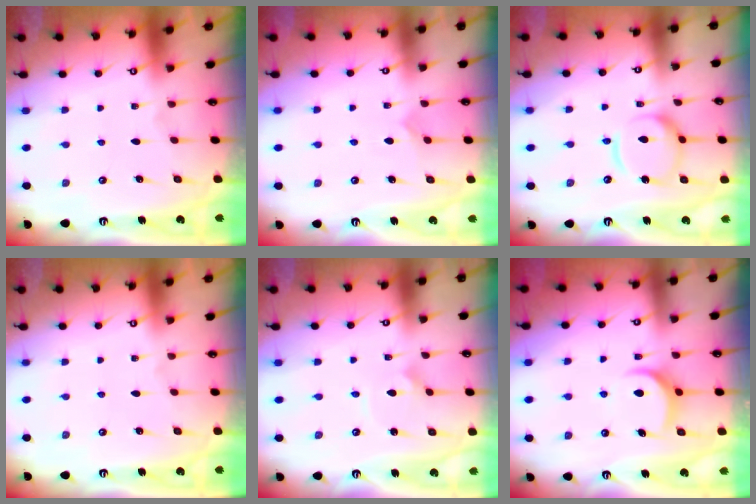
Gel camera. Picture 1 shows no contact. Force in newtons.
{"total": 3.3, "press": 3.3, "slide": 0.4}
{"total": 13.9, "press": 13.8, "slide": 1.4}
{"total": 0.0}
{"total": 2.8, "press": 2.8, "slide": 0.2}
{"total": 7.7, "press": 7.7, "slide": 0.7}